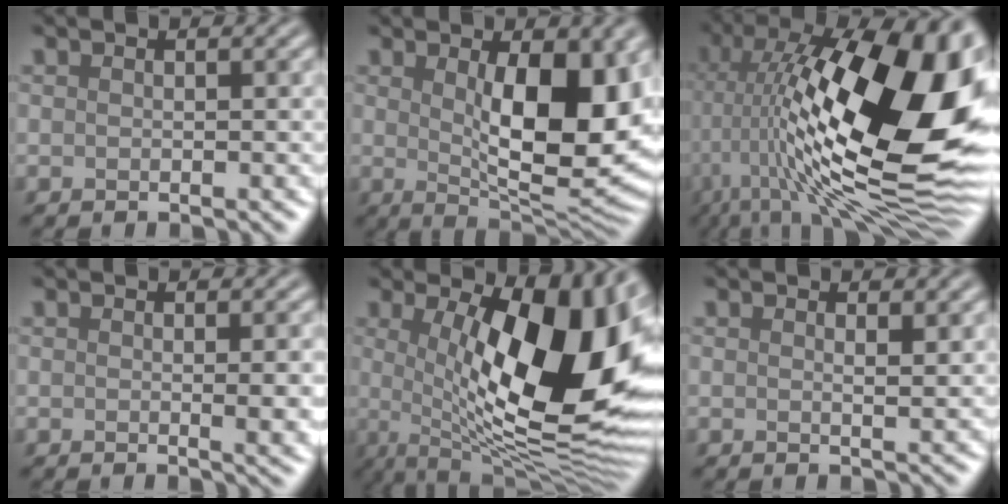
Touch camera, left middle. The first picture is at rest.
{"total": 11.2, "force": [1.6, 4.3, 10.2], "torque": [-0.139, -0.009, 0.029]}
{"total": 20.7, "force": [2.1, 8.8, 18.6], "torque": [-0.302, 0.025, 0.030]}
{"total": 2.6, "force": [0.2, 0.7, 2.5], "torque": [-0.026, -0.003, 0.002]}
{"total": 16.2, "force": [1.5, 5.9, 15.0], "torque": [-0.195, -0.002, 0.018]}
{"total": 1.2, "force": [0.7, 0.3, 1.0], "torque": [-0.011, -0.002, 0.007]}